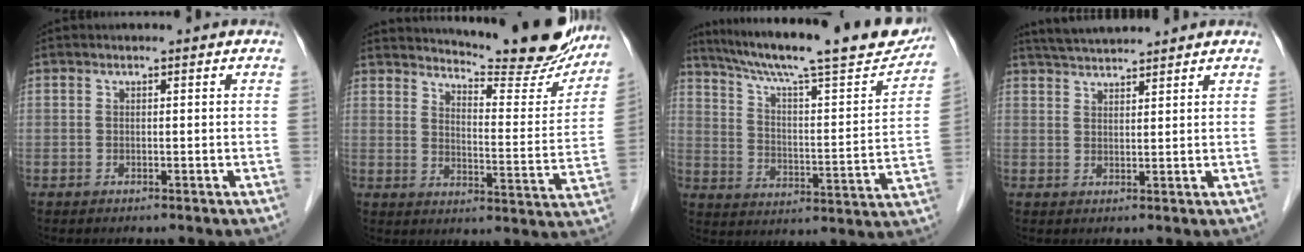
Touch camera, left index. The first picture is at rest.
{"total": 20.6, "force": [18.7, 2.7, 8.1], "torque": [-0.112, -0.058, 0.235]}
{"total": 24.8, "force": [21.2, 2.8, 12.5], "torque": [-0.203, -0.015, 0.295]}
{"total": 6.4, "force": [6.0, 0.1, 2.1], "torque": [-0.041, 0.032, 0.103]}